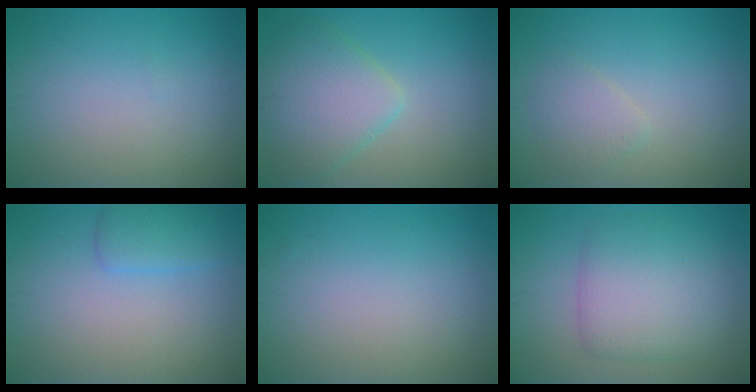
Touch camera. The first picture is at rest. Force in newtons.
{"total": 5.2, "press": 5.2, "slide": 0.2}
{"total": 1.8, "press": 1.8, "slide": 0.2}
{"total": 2.4, "press": 2.4, "slide": 0.1}
{"total": 0.0}
{"total": 5.8, "press": 5.8, "slide": 0.3}